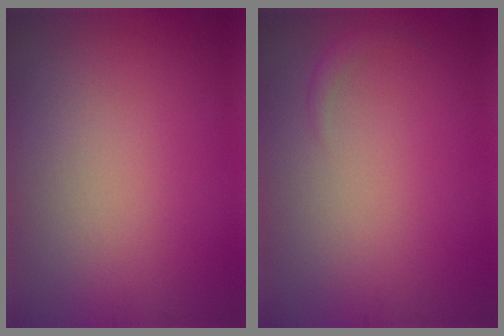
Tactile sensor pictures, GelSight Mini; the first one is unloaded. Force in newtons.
{"total": 0.8, "press": 0.8, "slide": 0.0}